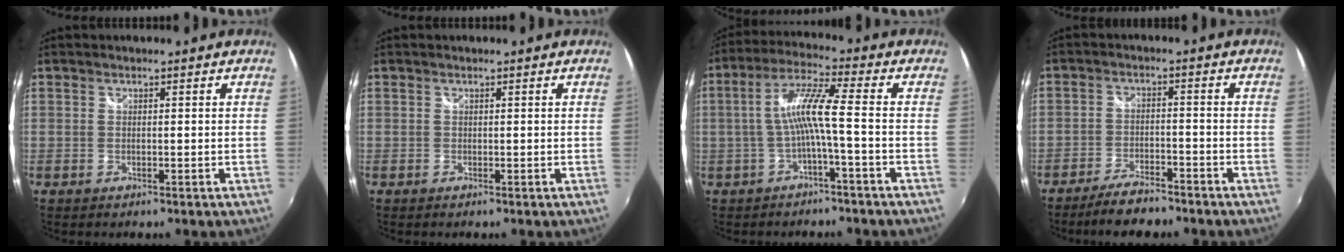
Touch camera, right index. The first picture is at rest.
{"total": 0.0}
{"total": 7.6, "force": [-2.0, -0.3, 7.3], "torque": [-0.159, 0.012, -0.032]}
{"total": 7.8, "force": [-6.6, 2.0, 3.5], "torque": [-0.091, -0.007, -0.112]}